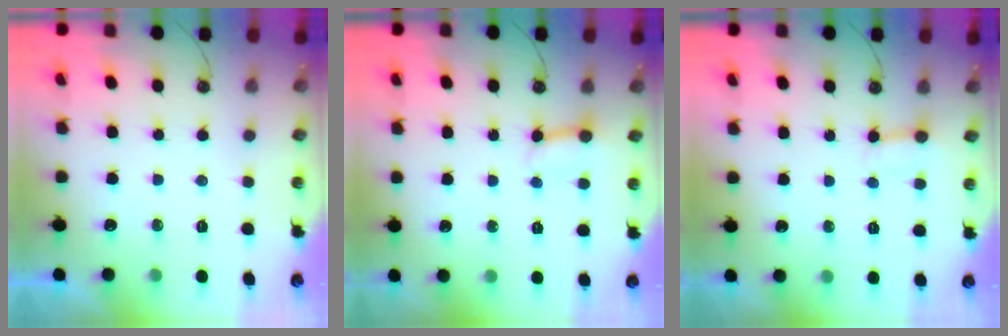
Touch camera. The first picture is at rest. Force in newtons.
{"total": 3.4, "press": 3.4, "slide": 0.3}
{"total": 3.3, "press": 3.3, "slide": 0.2}